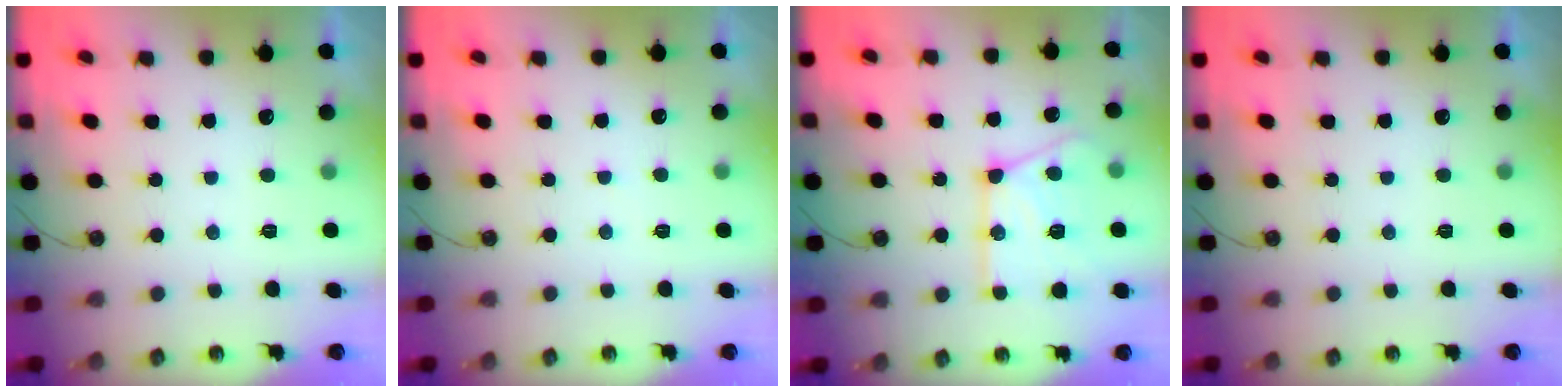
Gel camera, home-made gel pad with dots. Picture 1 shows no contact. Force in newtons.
{"total": 2.5, "press": 2.5, "slide": 0.4}
{"total": 15.7, "press": 15.7, "slide": 1.3}
{"total": 0.0}